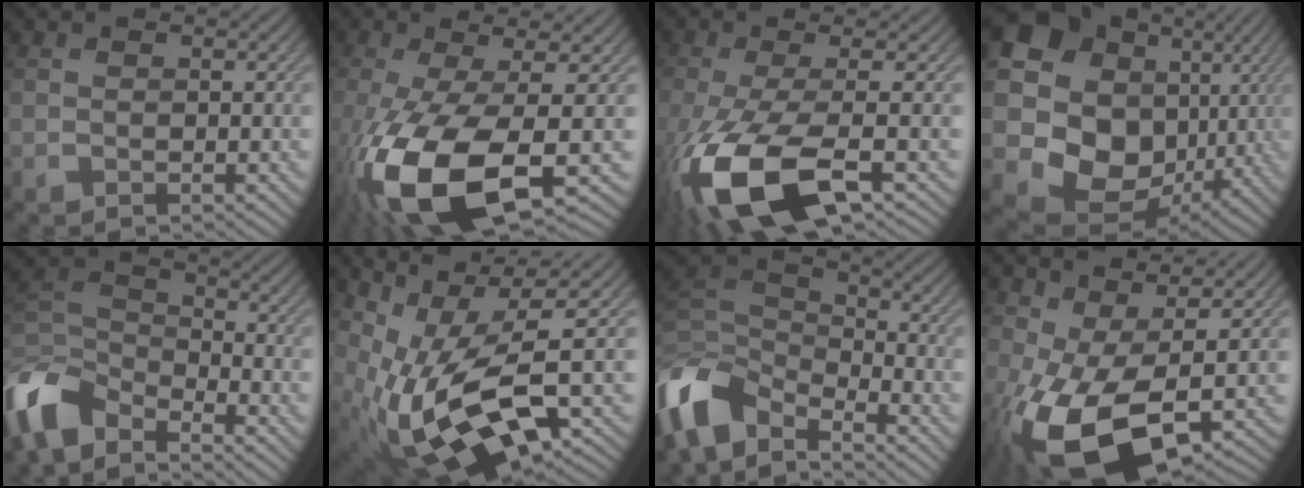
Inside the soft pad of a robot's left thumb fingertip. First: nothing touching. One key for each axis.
{"total": 15.6, "fx": -4.9, "fy": 5.3, "fz": 13.8, "tx": -0.306, "ty": -0.034, "tz": -0.080}
{"total": 13.7, "fx": -5.2, "fy": 4.5, "fz": 11.9, "tx": -0.270, "ty": -0.029, "tz": -0.096}
{"total": 15.2, "fx": 0.1, "fy": 13.0, "fz": 7.9, "tx": -0.171, "ty": -0.032, "tz": 0.003}
{"total": 10.1, "fx": -7.9, "fy": 4.2, "fz": 4.7, "tx": -0.113, "ty": -0.009, "tz": -0.171}
{"total": 15.3, "fx": -0.2, "fy": 7.0, "fz": 13.6, "tx": -0.282, "ty": -0.031, "tz": 0.015}
{"total": 10.6, "fx": -7.7, "fy": 4.9, "fz": 5.5, "tx": -0.134, "ty": -0.007, "tz": -0.157}
{"total": 13.5, "fx": -3.0, "fy": 6.2, "fz": 11.6, "tx": -0.247, "ty": -0.014, "tz": -0.048}